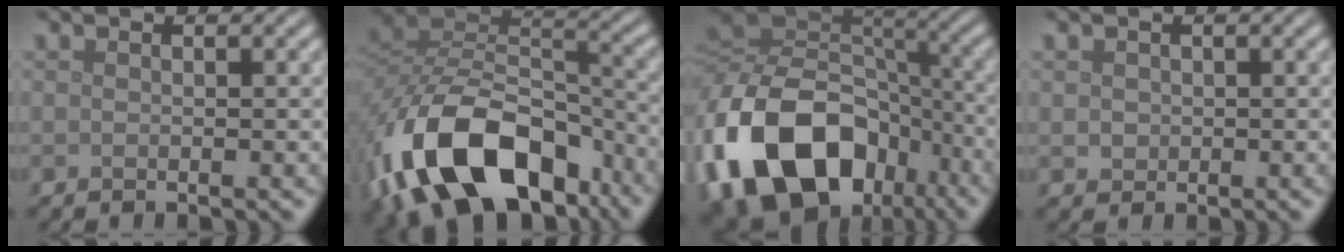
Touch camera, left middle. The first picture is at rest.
{"total": 15.1, "force": [-8.1, 9.0, 9.1], "torque": [-0.183, -0.009, -0.142]}
{"total": 18.2, "force": [-8.0, 13.0, 9.9], "torque": [-0.238, -0.034, -0.135]}
{"total": 1.0, "force": [0.2, 0.9, 0.3], "torque": [-0.003, -0.004, 0.005]}